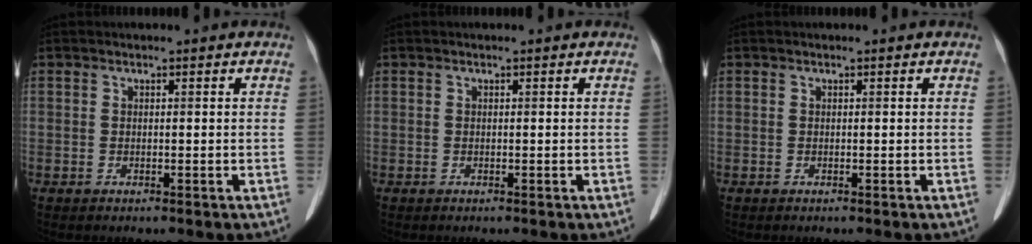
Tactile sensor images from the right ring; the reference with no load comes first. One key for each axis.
{"total": 0.0}
{"total": 0.0}